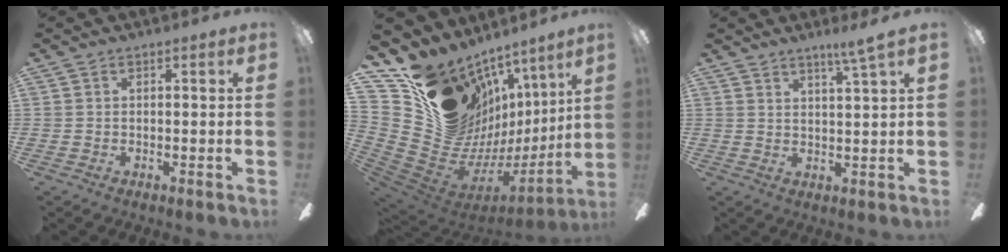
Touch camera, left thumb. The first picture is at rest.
{"total": 17.9, "force": [10.0, 13.3, 6.5], "torque": [-0.098, -0.113, 0.230]}
{"total": 4.2, "force": [3.4, -0.8, 2.3], "torque": [-0.044, -0.022, 0.056]}